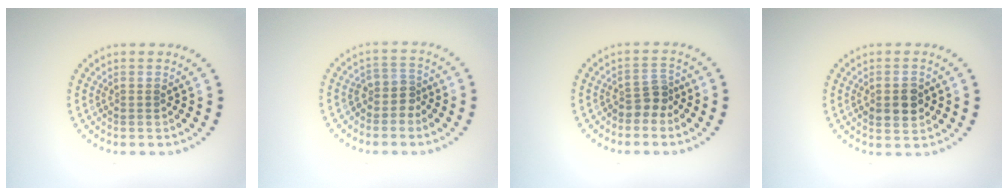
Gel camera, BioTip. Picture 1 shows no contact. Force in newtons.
{"total": 2.0, "press": 1.6, "slide": 1.2}
{"total": 2.2, "press": 1.7, "slide": 1.4}
{"total": 2.9, "press": 2.9, "slide": 0.2}